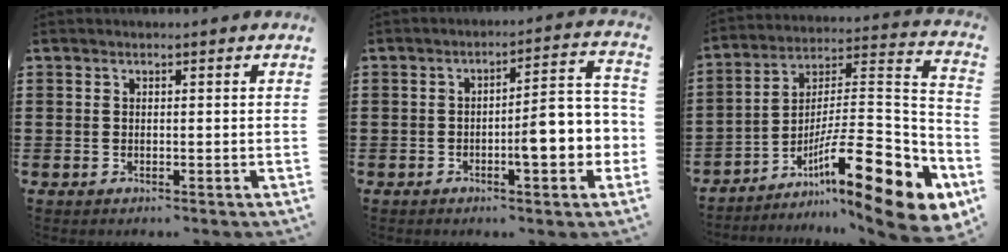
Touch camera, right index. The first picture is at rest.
{"total": 8.1, "force": [-2.2, 2.1, 7.5], "torque": [-0.099, -0.015, -0.043]}
{"total": 16.6, "force": [-8.3, 3.7, 13.9], "torque": [-0.195, 0.005, -0.139]}